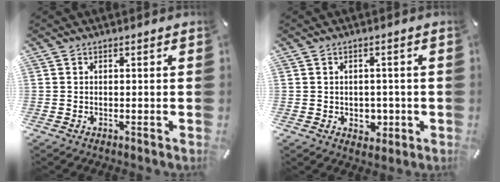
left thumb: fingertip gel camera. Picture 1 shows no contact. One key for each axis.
{"total": 3.6, "fx": -0.5, "fy": 3.3, "fz": 1.5, "tx": -0.004, "ty": -0.005, "tz": -0.013}